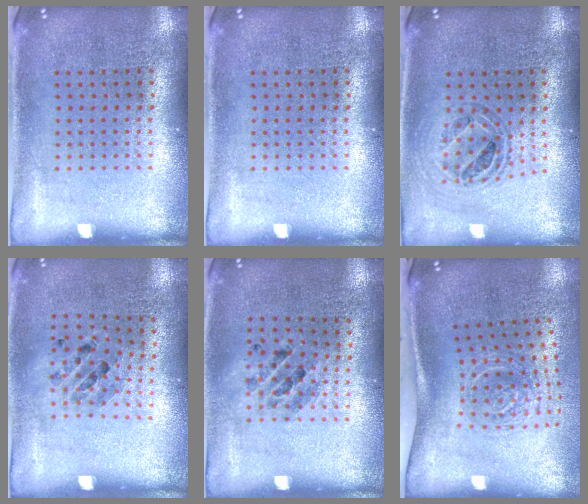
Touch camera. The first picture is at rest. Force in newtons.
{"total": 0.0}
{"total": 0.7, "press": 0.7, "slide": 0.0}
{"total": 0.8, "press": 0.8, "slide": 0.3}
{"total": 0.9, "press": 0.9, "slide": 0.2}
{"total": 1.9, "press": 1.4, "slide": 1.4}